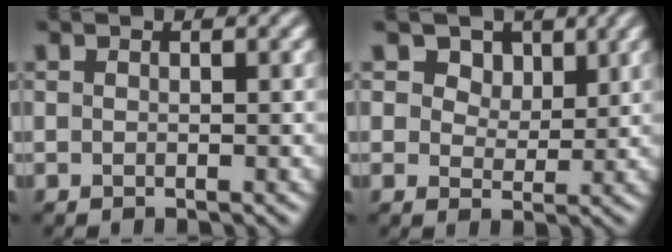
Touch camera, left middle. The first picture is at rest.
{"total": 3.1, "force": [2.0, 2.2, 0.9], "torque": [-0.029, -0.011, 0.033]}